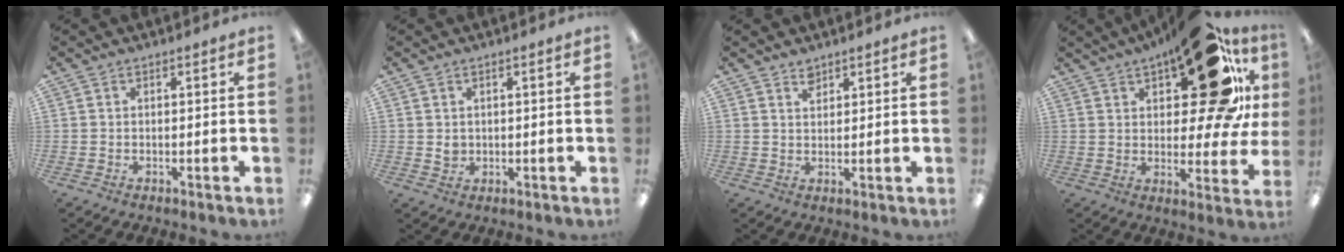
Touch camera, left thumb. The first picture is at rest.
{"total": 3.3, "force": [1.0, 2.7, 1.7], "torque": [-0.034, -0.004, 0.016]}
{"total": 2.3, "force": [2.0, 0.9, 0.6], "torque": [-0.007, -0.006, 0.037]}
{"total": 23.9, "force": [12.2, 8.8, 18.6], "torque": [-0.253, -0.070, 0.191]}